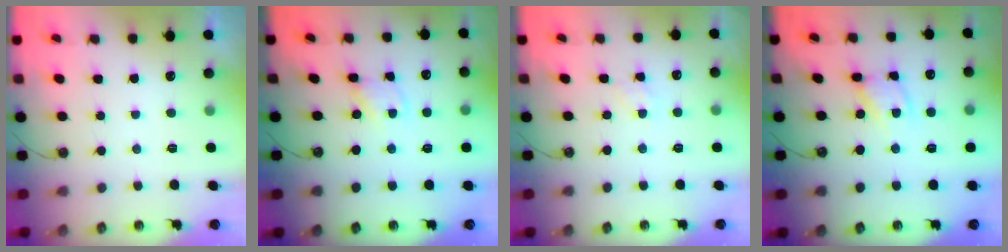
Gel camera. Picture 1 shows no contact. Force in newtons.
{"total": 1.8, "press": 1.8, "slide": 0.2}
{"total": 1.6, "press": 1.6, "slide": 0.3}
{"total": 8.3, "press": 8.3, "slide": 0.5}